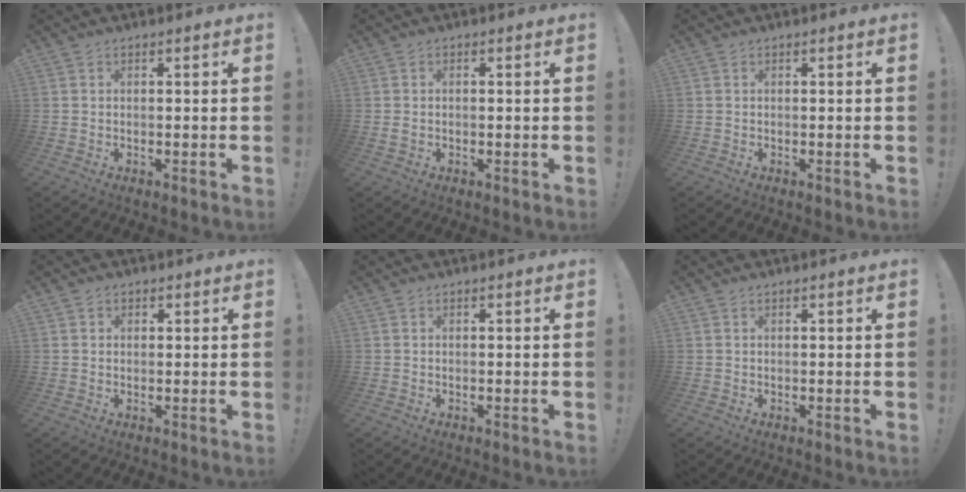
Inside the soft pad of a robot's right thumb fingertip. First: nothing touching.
{"total": 0.9, "force": [-0.2, 0.6, 0.6], "torque": [-0.016, 0.006, -0.003]}
{"total": 0.0}
{"total": 1.4, "force": [0.5, 1.3, 0.3], "torque": [0.001, 0.000, 0.009]}
{"total": 0.0}
{"total": 0.0}